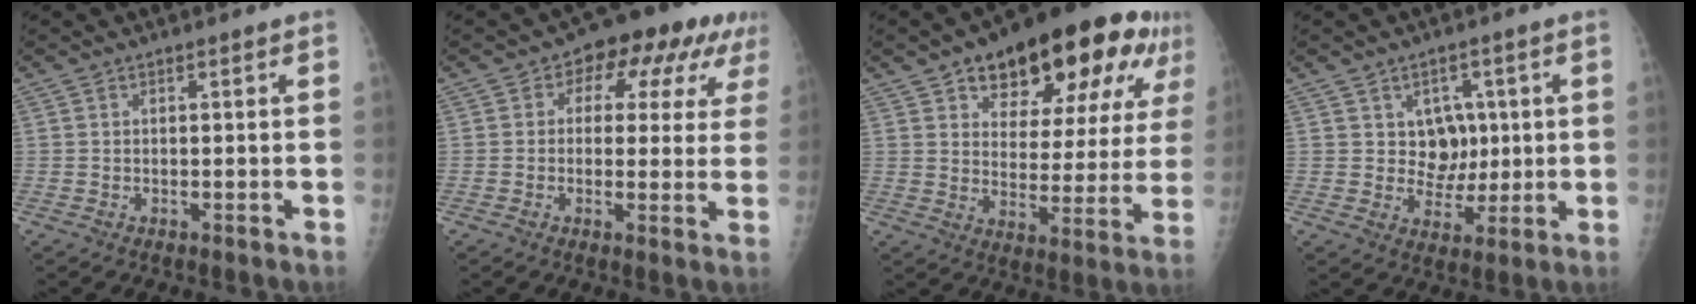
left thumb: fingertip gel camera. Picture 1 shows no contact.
{"total": 12.2, "force": [4.8, 7.7, 8.1], "torque": [-0.045, 0.014, 0.054]}
{"total": 23.0, "force": [12.9, 10.7, 15.8], "torque": [-0.179, -0.013, 0.187]}
{"total": 6.3, "force": [1.6, 5.3, 3.0], "torque": [-0.008, -0.009, 0.031]}